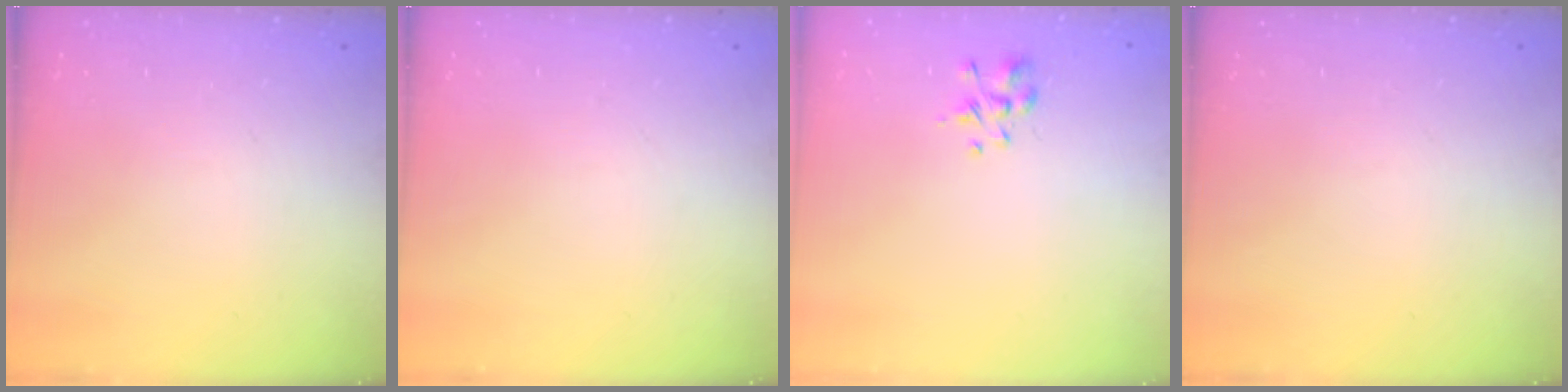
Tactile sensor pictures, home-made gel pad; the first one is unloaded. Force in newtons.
{"total": 0.0}
{"total": 2.3, "press": 2.1, "slide": 0.9}
{"total": 0.0}